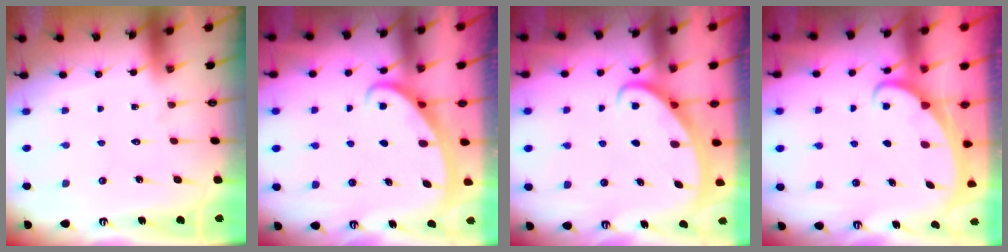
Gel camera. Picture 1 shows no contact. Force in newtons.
{"total": 2.5, "press": 2.5, "slide": 0.4}
{"total": 2.9, "press": 2.8, "slide": 0.3}
{"total": 1.9, "press": 1.9, "slide": 0.3}